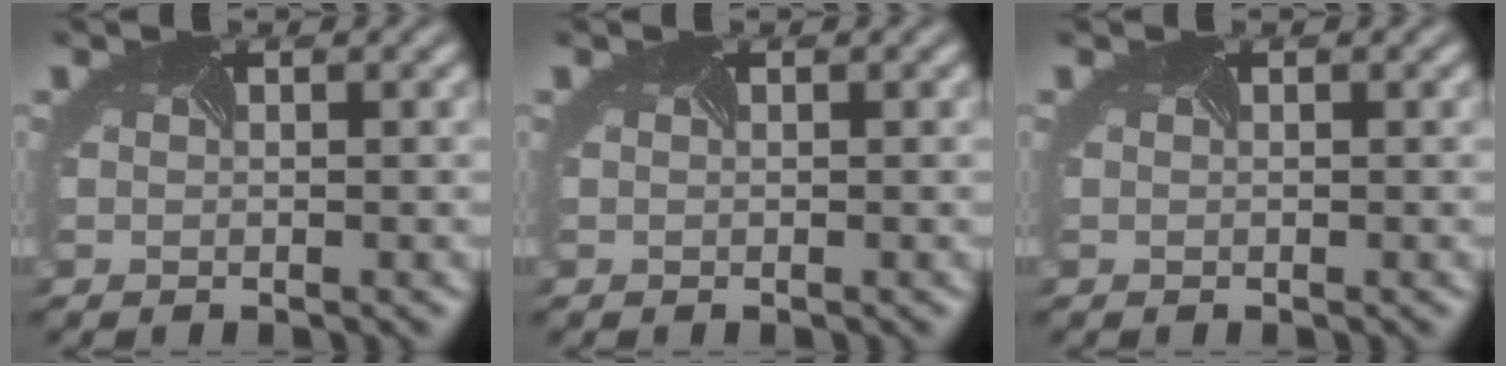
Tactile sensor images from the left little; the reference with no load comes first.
{"total": 0.0}
{"total": 0.0}